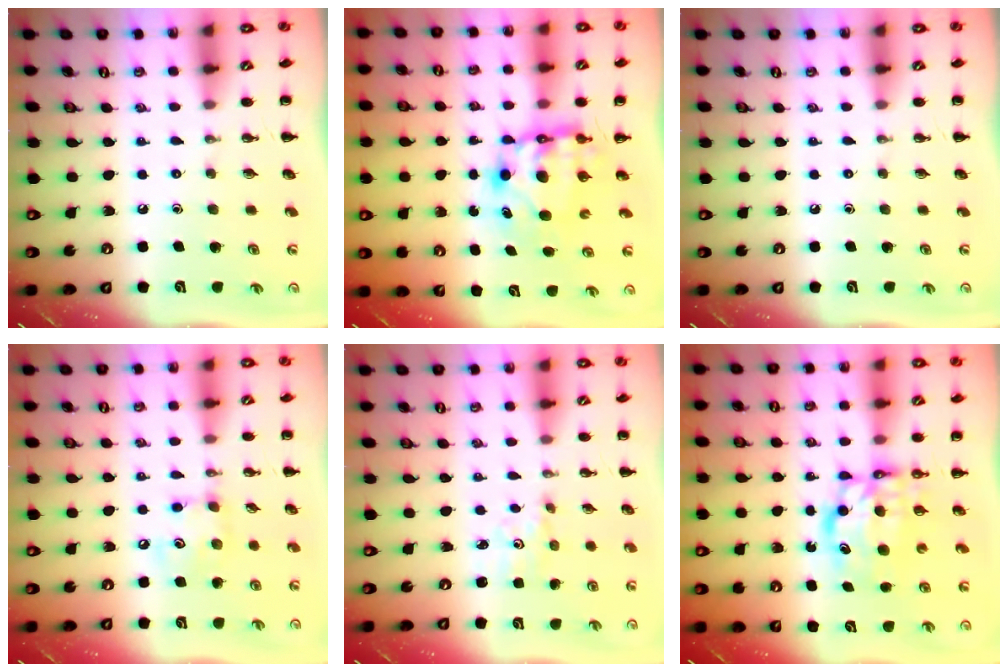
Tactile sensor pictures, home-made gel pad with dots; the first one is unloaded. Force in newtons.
{"total": 6.9, "press": 6.6, "slide": 2.1}
{"total": 0.0}
{"total": 6.4, "press": 6.4, "slide": 0.5}
{"total": 2.0, "press": 1.9, "slide": 0.7}
{"total": 7.9, "press": 7.7, "slide": 1.4}